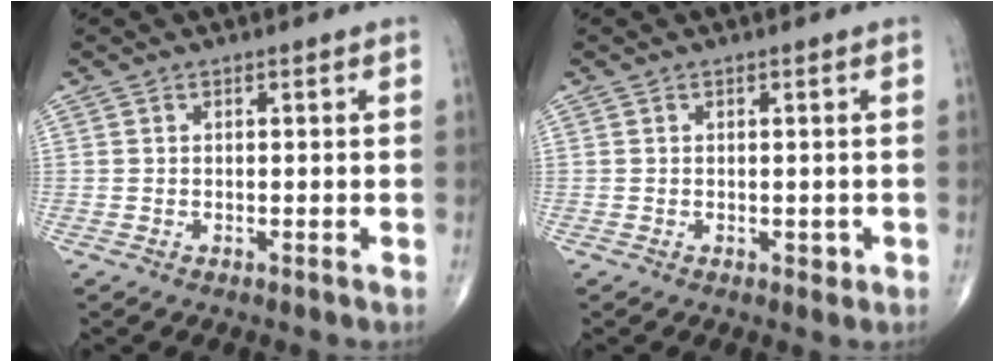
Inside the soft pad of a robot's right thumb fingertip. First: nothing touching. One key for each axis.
{"total": 1.0, "fx": -0.2, "fy": 0.7, "fz": 0.6, "tx": 0.000, "ty": 0.000, "tz": -0.002}